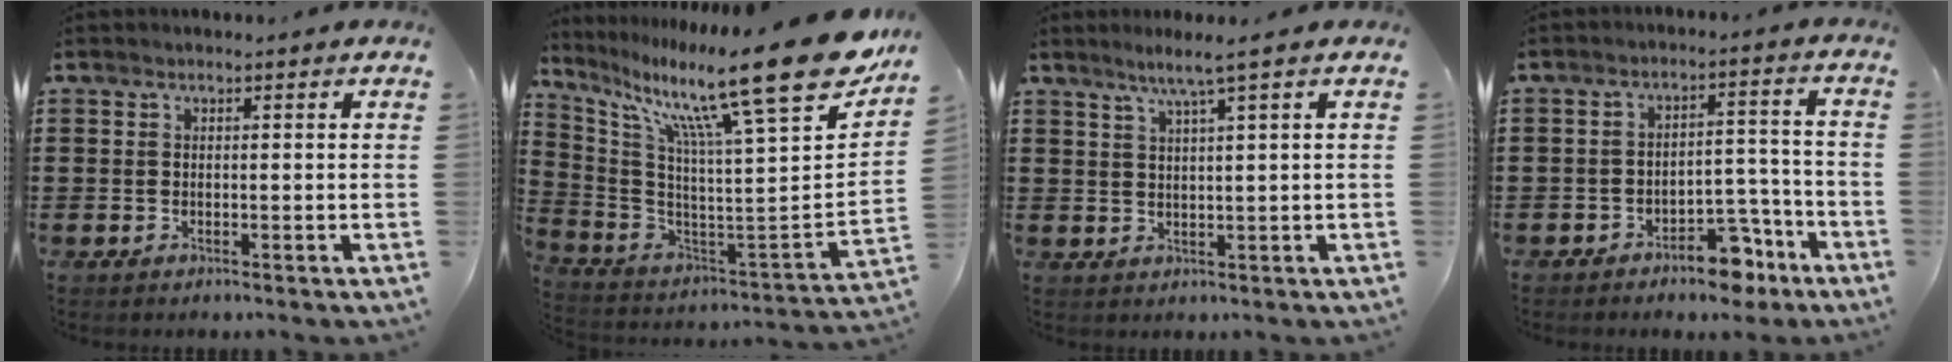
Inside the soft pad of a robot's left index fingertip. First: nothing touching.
{"total": 18.8, "force": [12.3, 1.9, 14.0], "torque": [-0.244, -0.094, 0.184]}
{"total": 3.4, "force": [1.9, -0.5, 2.8], "torque": [-0.059, -0.003, 0.030]}
{"total": 6.7, "force": [-5.4, 2.5, 3.0], "torque": [-0.041, 0.022, -0.098]}